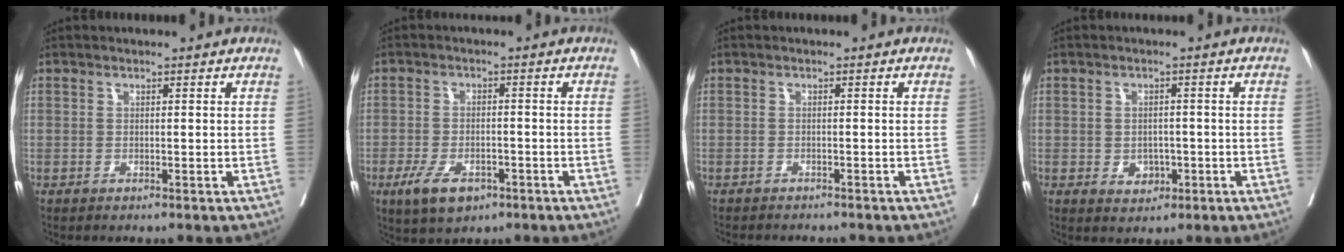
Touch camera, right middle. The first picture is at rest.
{"total": 6.3, "force": [-3.6, 3.0, 4.2], "torque": [-0.086, -0.007, -0.055]}
{"total": 5.3, "force": [-5.0, 1.0, 1.7], "torque": [-0.024, -0.008, -0.064]}
{"total": 2.9, "force": [-0.8, 2.2, 1.6], "torque": [-0.023, 0.001, -0.003]}